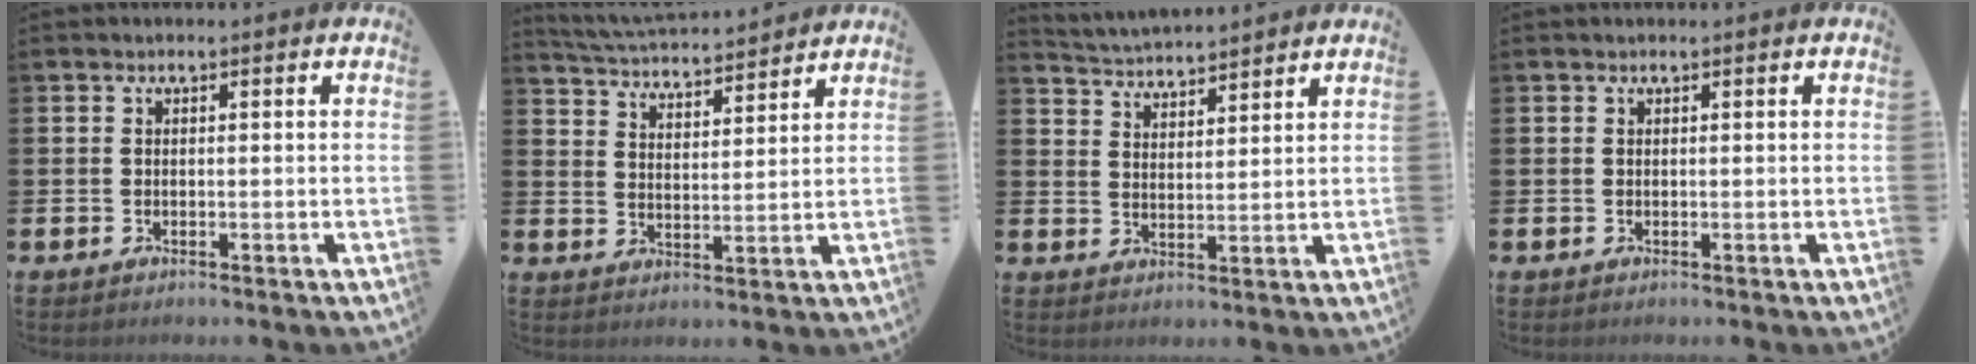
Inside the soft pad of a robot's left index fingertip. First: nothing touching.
{"total": 4.5, "force": [4.5, 0.3, 0.1], "torque": [-0.018, -0.039, 0.076]}
{"total": 4.3, "force": [4.3, 0.2, -0.3], "torque": [-0.011, -0.029, 0.076]}
{"total": 0.0}